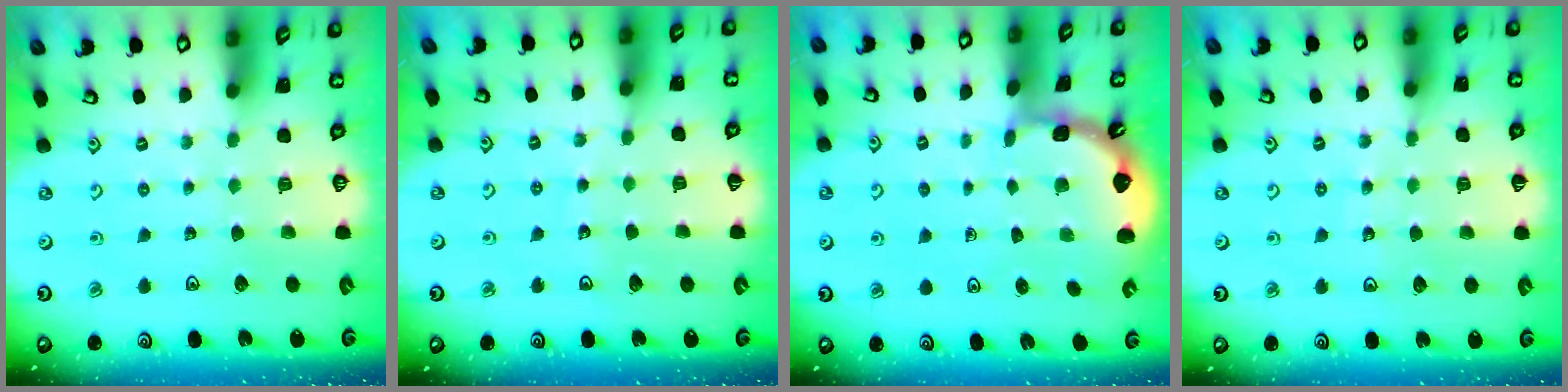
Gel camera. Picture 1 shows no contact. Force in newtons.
{"total": 3.8, "press": 3.8, "slide": 0.4}
{"total": 1.1, "press": 1.1, "slide": 0.1}
{"total": 4.9, "press": 4.8, "slide": 1.0}